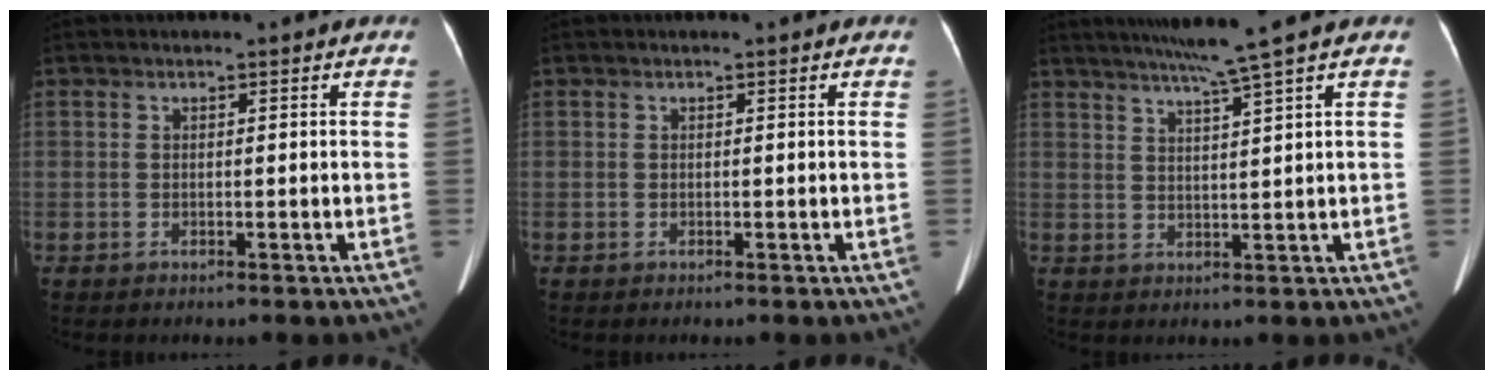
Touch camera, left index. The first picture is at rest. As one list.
[{"total": 0.0}, {"total": 6.5, "force": [4.8, -2.0, 3.9], "torque": [-0.059, 0.003, 0.081]}]